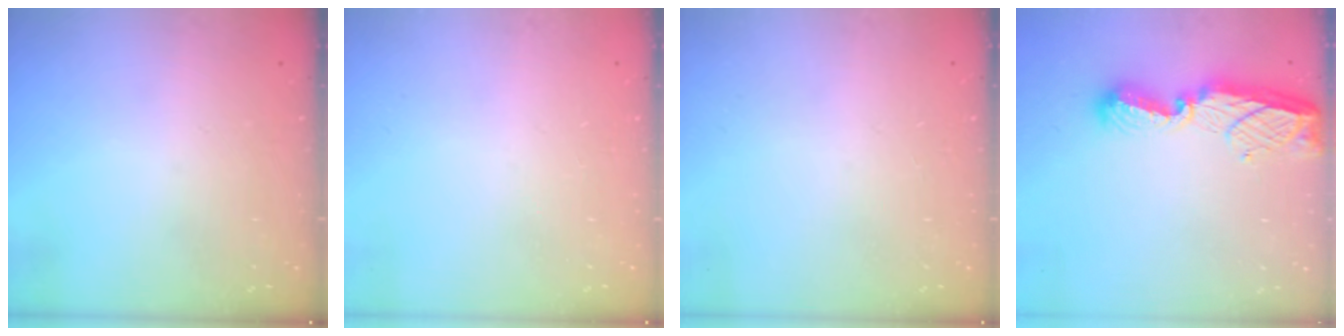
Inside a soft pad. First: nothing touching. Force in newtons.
{"total": 0.0}
{"total": 0.0}
{"total": 13.5, "press": 13.5, "slide": 0.9}